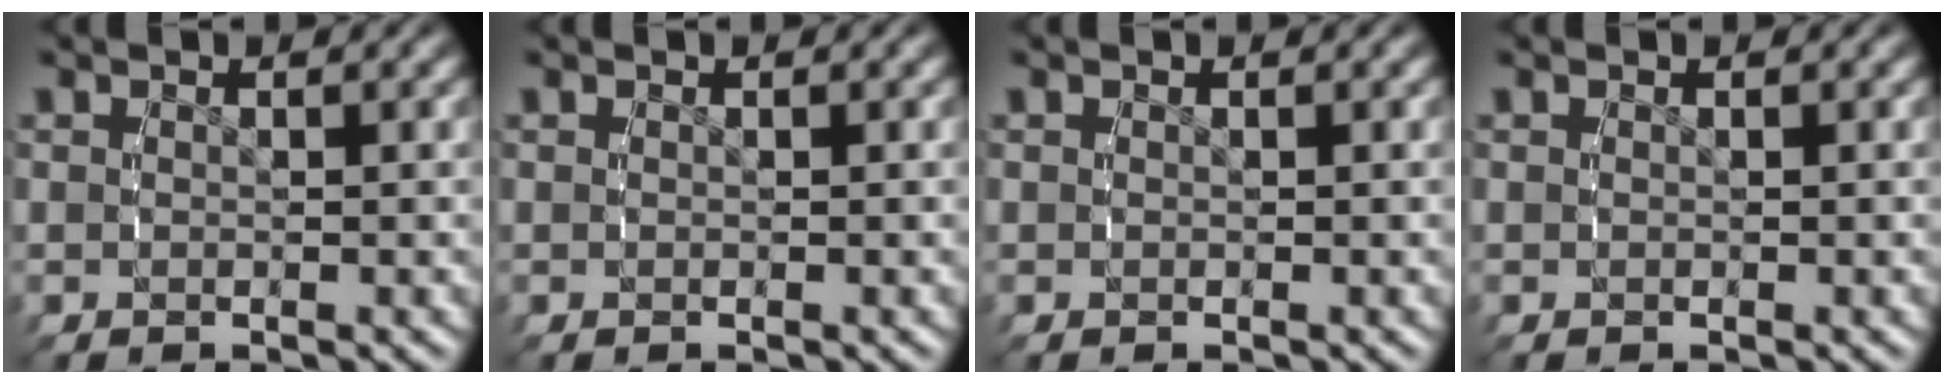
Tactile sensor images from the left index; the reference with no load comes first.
{"total": 0.0}
{"total": 0.0}
{"total": 0.0}